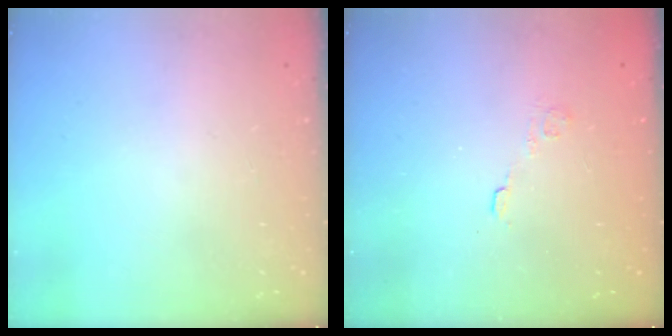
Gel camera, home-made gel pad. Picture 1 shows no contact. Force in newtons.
{"total": 2.4, "press": 2.1, "slide": 1.3}